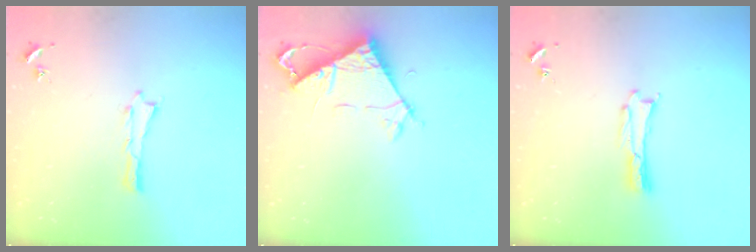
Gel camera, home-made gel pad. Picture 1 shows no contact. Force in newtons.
{"total": 7.1, "press": 7.0, "slide": 0.5}
{"total": 0.0}